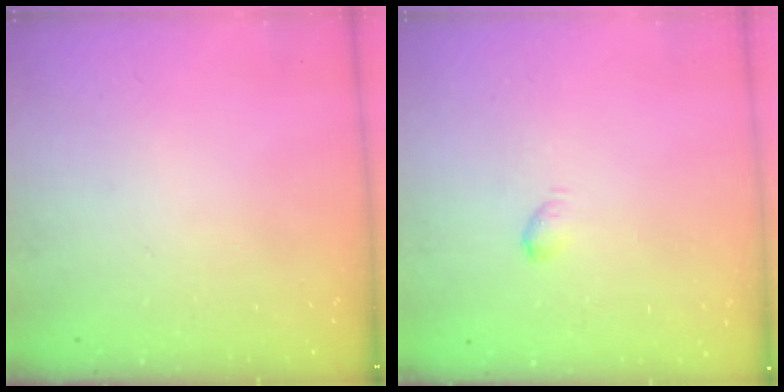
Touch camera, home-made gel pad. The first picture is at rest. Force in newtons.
{"total": 2.9, "press": 2.9, "slide": 0.5}